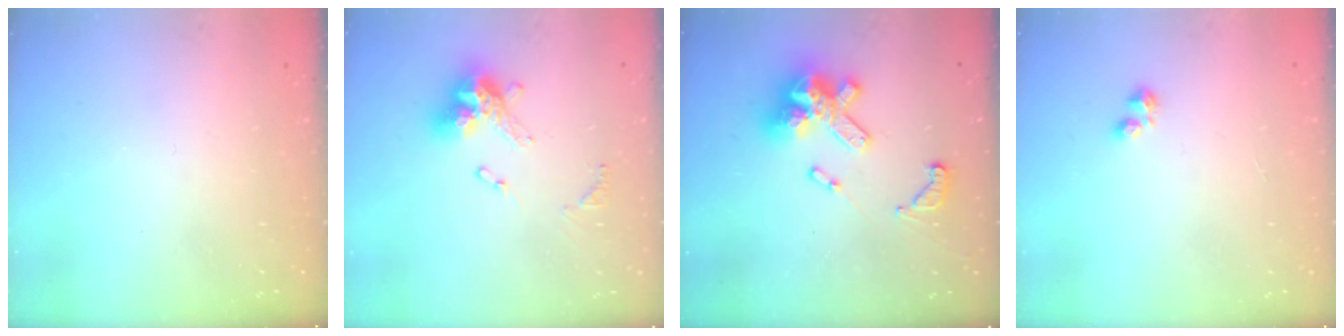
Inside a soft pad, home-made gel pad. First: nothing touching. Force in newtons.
{"total": 12.0, "press": 11.9, "slide": 1.4}
{"total": 18.8, "press": 18.8, "slide": 1.4}
{"total": 2.9, "press": 2.8, "slide": 0.5}